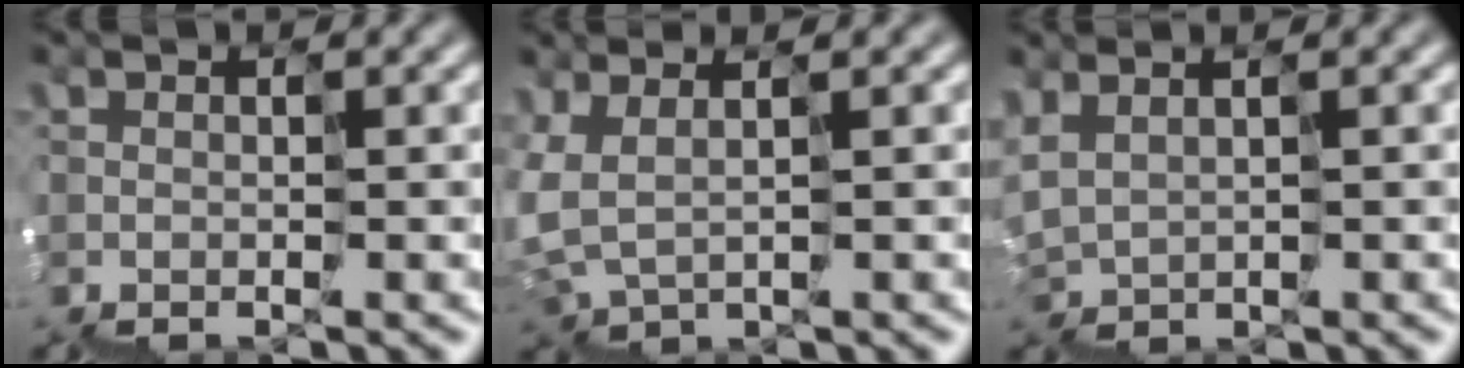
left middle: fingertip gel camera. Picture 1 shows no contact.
{"total": 1.1, "force": [1.0, 0.4, 0.0], "torque": [-0.022, 0.009, 0.021]}
{"total": 1.3, "force": [1.3, 0.4, -0.2], "torque": [-0.021, 0.013, 0.035]}